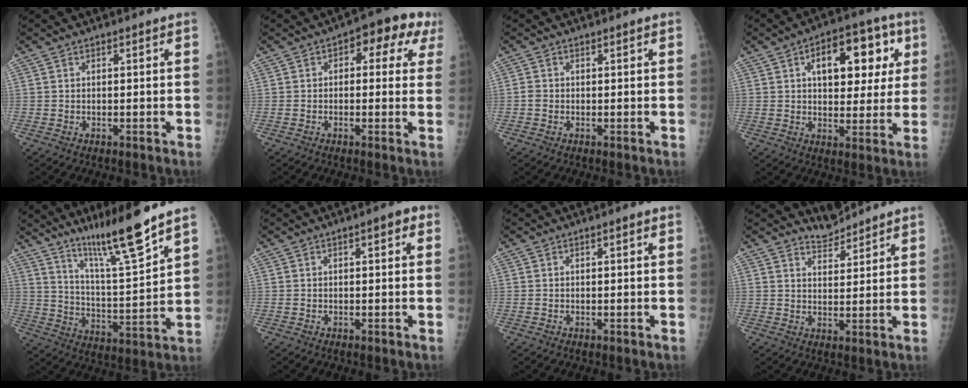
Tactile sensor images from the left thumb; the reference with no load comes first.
{"total": 8.2, "force": [3.1, 4.7, 6.0], "torque": [-0.027, 0.022, 0.026]}
{"total": 0.9, "force": [-0.3, 0.9, 0.2], "torque": [0.002, 0.001, -0.005]}
{"total": 15.1, "force": [5.1, 8.4, 11.5], "torque": [-0.105, 0.011, 0.072]}
{"total": 13.9, "force": [10.4, 0.3, 9.3], "torque": [-0.151, -0.074, 0.183]}
{"total": 2.6, "force": [0.8, 1.0, 2.3], "torque": [-0.026, 0.009, 0.006]}
{"total": 0.6, "force": [0.2, 0.1, 0.5], "torque": [-0.007, 0.001, 0.004]}
{"total": 3.4, "force": [3.3, 0.7, -0.5], "torque": [0.022, -0.027, 0.061]}